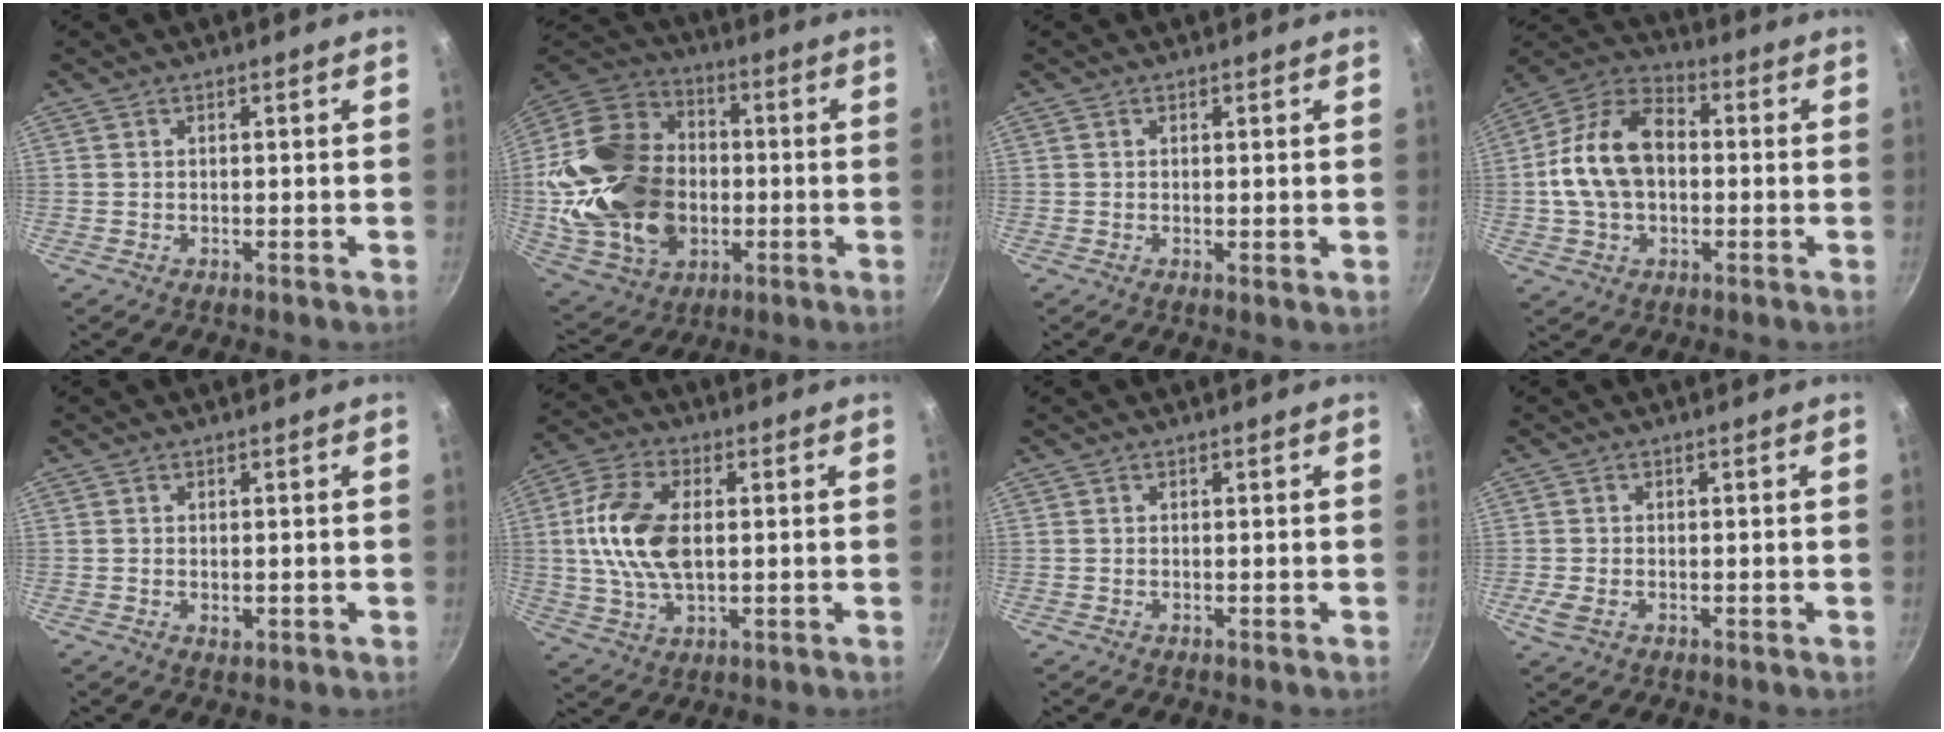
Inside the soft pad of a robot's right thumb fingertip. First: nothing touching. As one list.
[{"total": 27.5, "force": [-1.8, 20.6, 18.1], "torque": [-0.327, 0.040, -0.019]}, {"total": 0.8, "force": [0.2, 0.3, 0.7], "torque": [-0.012, -0.003, 0.001]}, {"total": 15.2, "force": [0.0, 10.3, 11.2], "torque": [-0.181, 0.034, -0.017]}, {"total": 1.6, "force": [-0.2, 1.1, 1.1], "torque": [-0.017, -0.002, -0.002]}, {"total": 13.5, "force": [1.1, 7.8, 10.9], "torque": [-0.207, 0.012, 0.015]}, {"total": 0.0}, {"total": 2.8, "force": [-0.9, 1.8, 1.9], "torque": [-0.040, -0.004, -0.018]}]